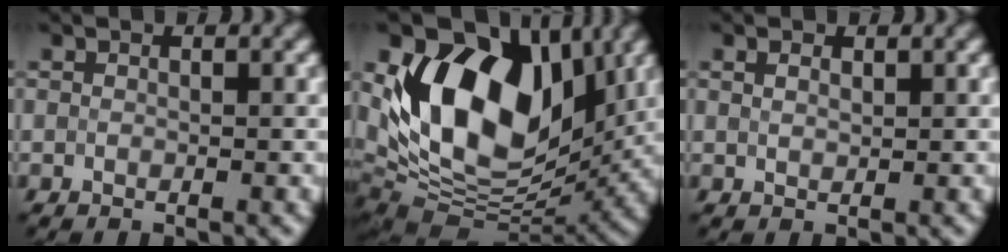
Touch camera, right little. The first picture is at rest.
{"total": 12.7, "force": [3.5, 8.0, 9.2], "torque": [-0.149, -0.003, 0.064]}
{"total": 0.9, "force": [0.6, 0.4, 0.5], "torque": [-0.012, 0.003, 0.014]}